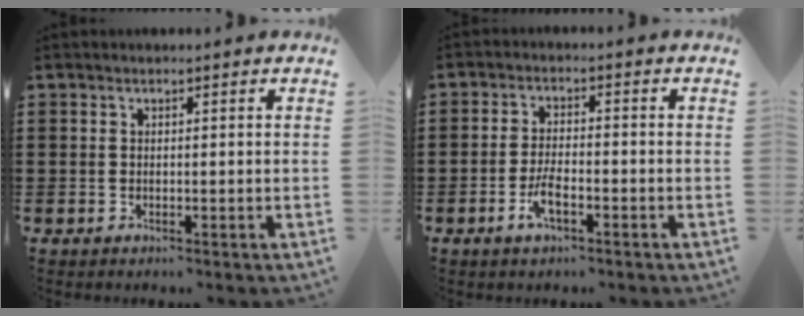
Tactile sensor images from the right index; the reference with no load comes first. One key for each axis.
{"total": 3.9, "fx": -2.0, "fy": 1.2, "fz": 3.2, "tx": -0.068, "ty": -0.001, "tz": -0.039}